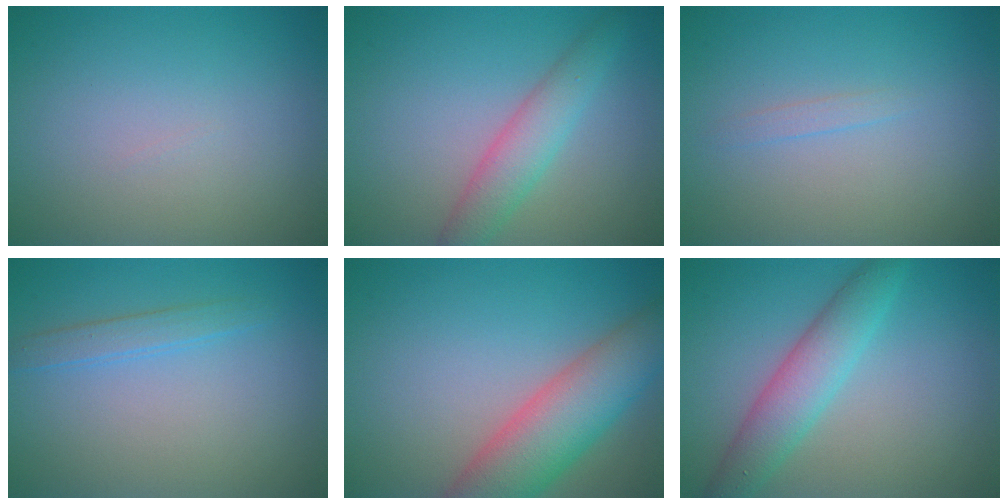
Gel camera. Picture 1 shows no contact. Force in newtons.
{"total": 3.5, "press": 3.5, "slide": 0.1}
{"total": 0.7, "press": 0.7, "slide": 0.1}
{"total": 1.7, "press": 1.7, "slide": 0.1}
{"total": 7.7, "press": 7.7, "slide": 0.4}
{"total": 4.4, "press": 4.4, "slide": 0.1}